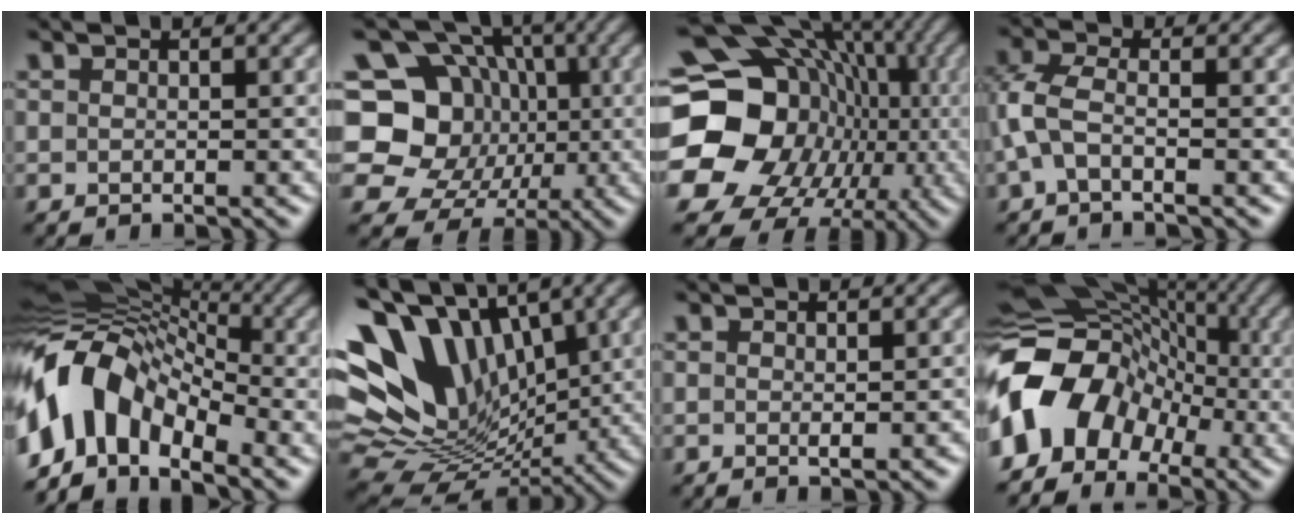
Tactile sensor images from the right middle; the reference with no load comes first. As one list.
[{"total": 9.9, "force": [-0.5, 9.0, 4.1], "torque": [-0.081, -0.003, -0.037]}, {"total": 21.6, "force": [-1.4, 19.5, 9.3], "torque": [-0.162, 0.004, -0.051]}, {"total": 2.7, "force": [-0.8, 1.3, 2.3], "torque": [-0.070, 0.006, -0.022]}, {"total": 10.5, "force": [-4.4, 6.6, 6.9], "torque": [-0.124, 0.017, -0.086]}, {"total": 14.0, "force": [4.4, 9.5, 9.3], "torque": [-0.189, 0.013, 0.089]}, {"total": 1.9, "force": [-0.5, 0.4, 1.7], "torque": [-0.018, 0.000, -0.001]}, {"total": 10.1, "force": [-3.8, 7.9, 5.1], "torque": [-0.093, 0.011, -0.084]}]